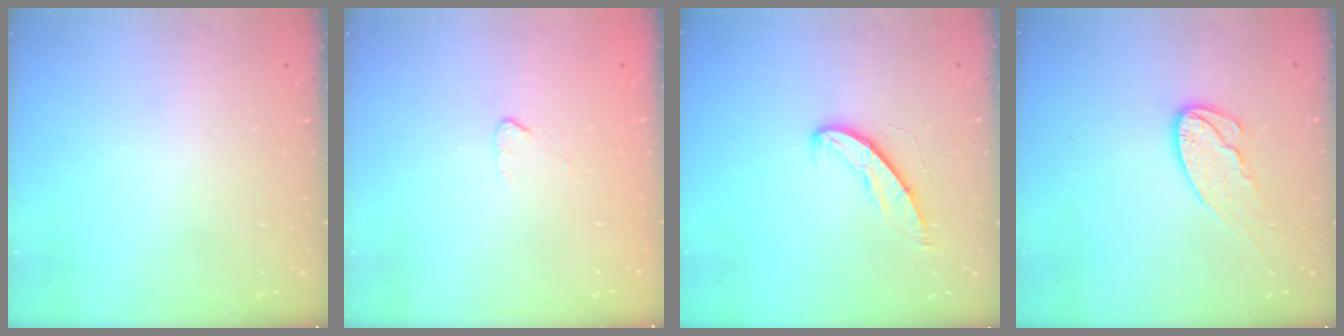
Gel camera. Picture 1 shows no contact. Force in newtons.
{"total": 2.7, "press": 2.7, "slide": 0.2}
{"total": 6.8, "press": 6.8, "slide": 0.5}
{"total": 10.9, "press": 10.9, "slide": 1.0}